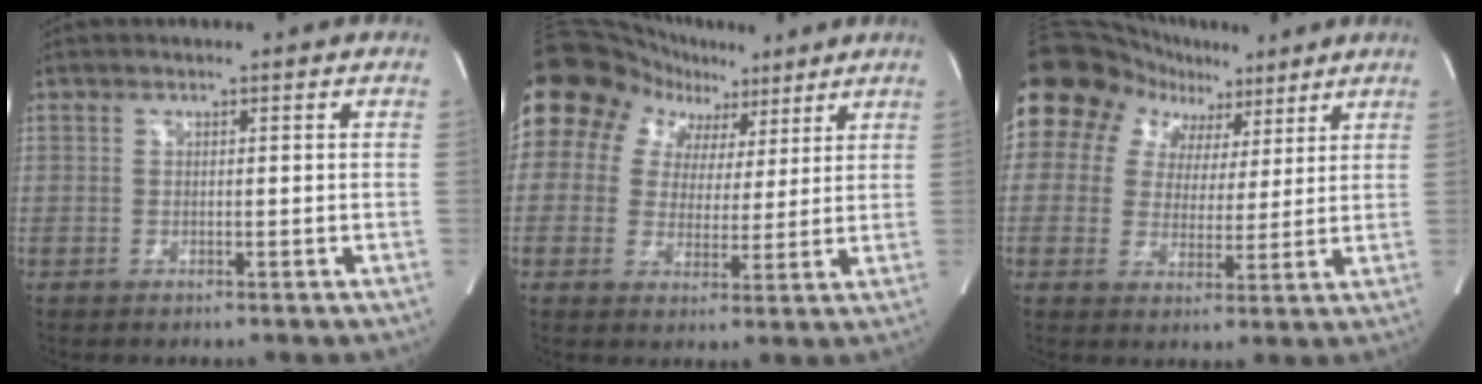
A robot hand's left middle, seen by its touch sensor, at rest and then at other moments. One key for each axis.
{"total": 12.6, "fx": 7.3, "fy": 9.7, "fz": 3.5, "tx": -0.065, "ty": 0.052, "tz": 0.113}
{"total": 11.6, "fx": 7.2, "fy": 8.6, "fz": 3.1, "tx": -0.056, "ty": 0.044, "tz": 0.111}